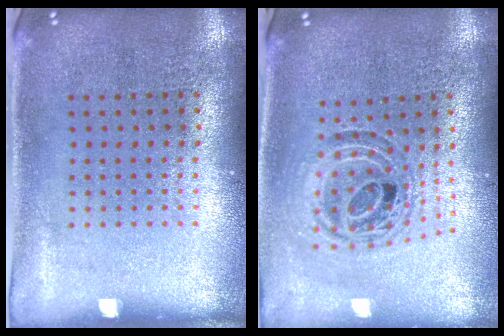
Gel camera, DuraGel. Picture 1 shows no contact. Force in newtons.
{"total": 1.0, "press": 0.9, "slide": 0.2}